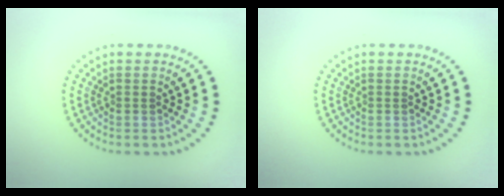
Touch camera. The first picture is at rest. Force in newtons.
{"total": 0.0}